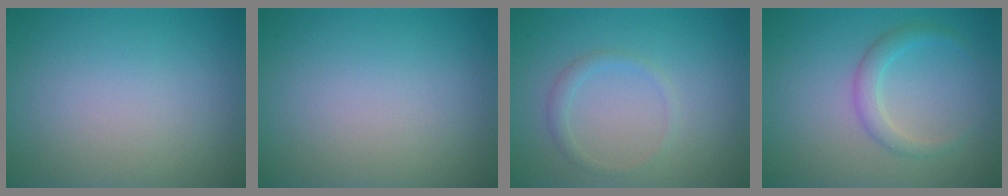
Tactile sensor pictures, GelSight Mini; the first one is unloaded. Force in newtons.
{"total": 0.0}
{"total": 1.2, "press": 1.1, "slide": 0.1}
{"total": 2.0, "press": 2.0, "slide": 0.1}